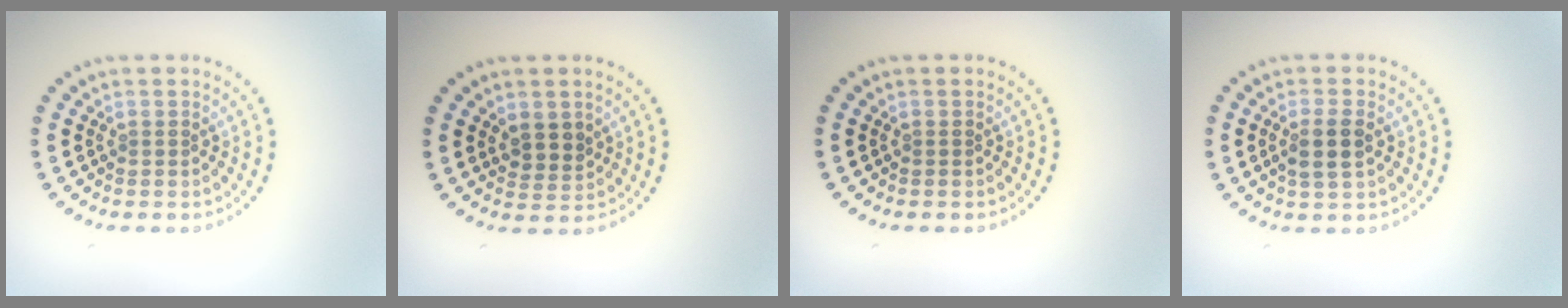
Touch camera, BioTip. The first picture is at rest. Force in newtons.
{"total": 2.2, "press": 2.0, "slide": 0.9}
{"total": 0.0}
{"total": 2.6, "press": 2.4, "slide": 0.8}